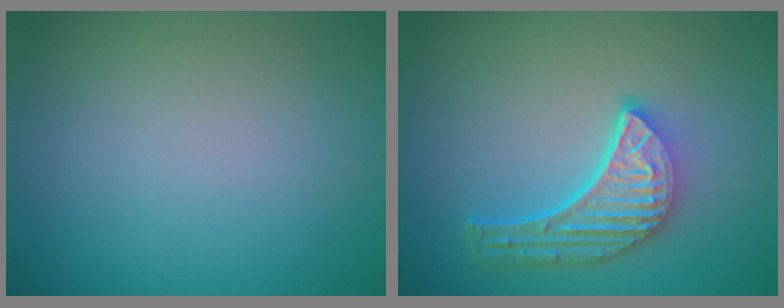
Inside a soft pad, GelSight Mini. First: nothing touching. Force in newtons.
{"total": 5.7, "press": 4.3, "slide": 3.7}